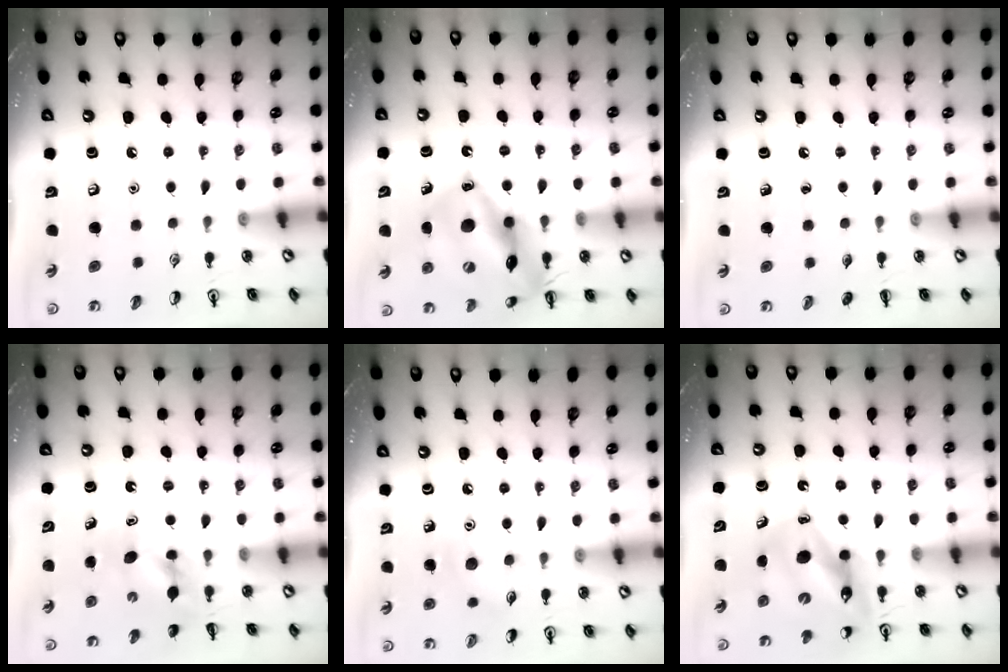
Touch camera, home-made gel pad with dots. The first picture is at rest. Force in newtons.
{"total": 18.7, "press": 18.5, "slide": 2.3}
{"total": 0.0}
{"total": 5.0, "press": 4.9, "slide": 0.5}
{"total": 7.3, "press": 7.0, "slide": 2.1}
{"total": 11.4, "press": 10.9, "slide": 3.2}